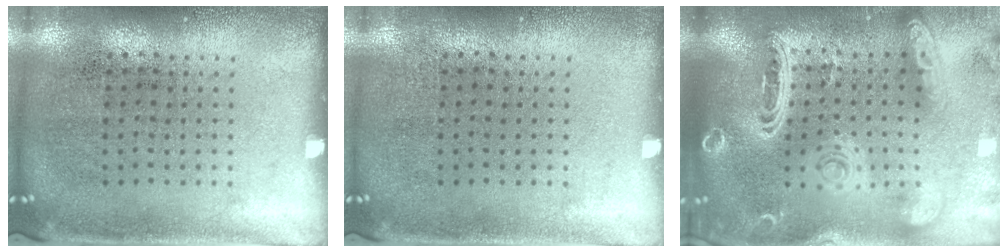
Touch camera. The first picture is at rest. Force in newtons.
{"total": 0.0}
{"total": 3.5, "press": 2.8, "slide": 2.1}